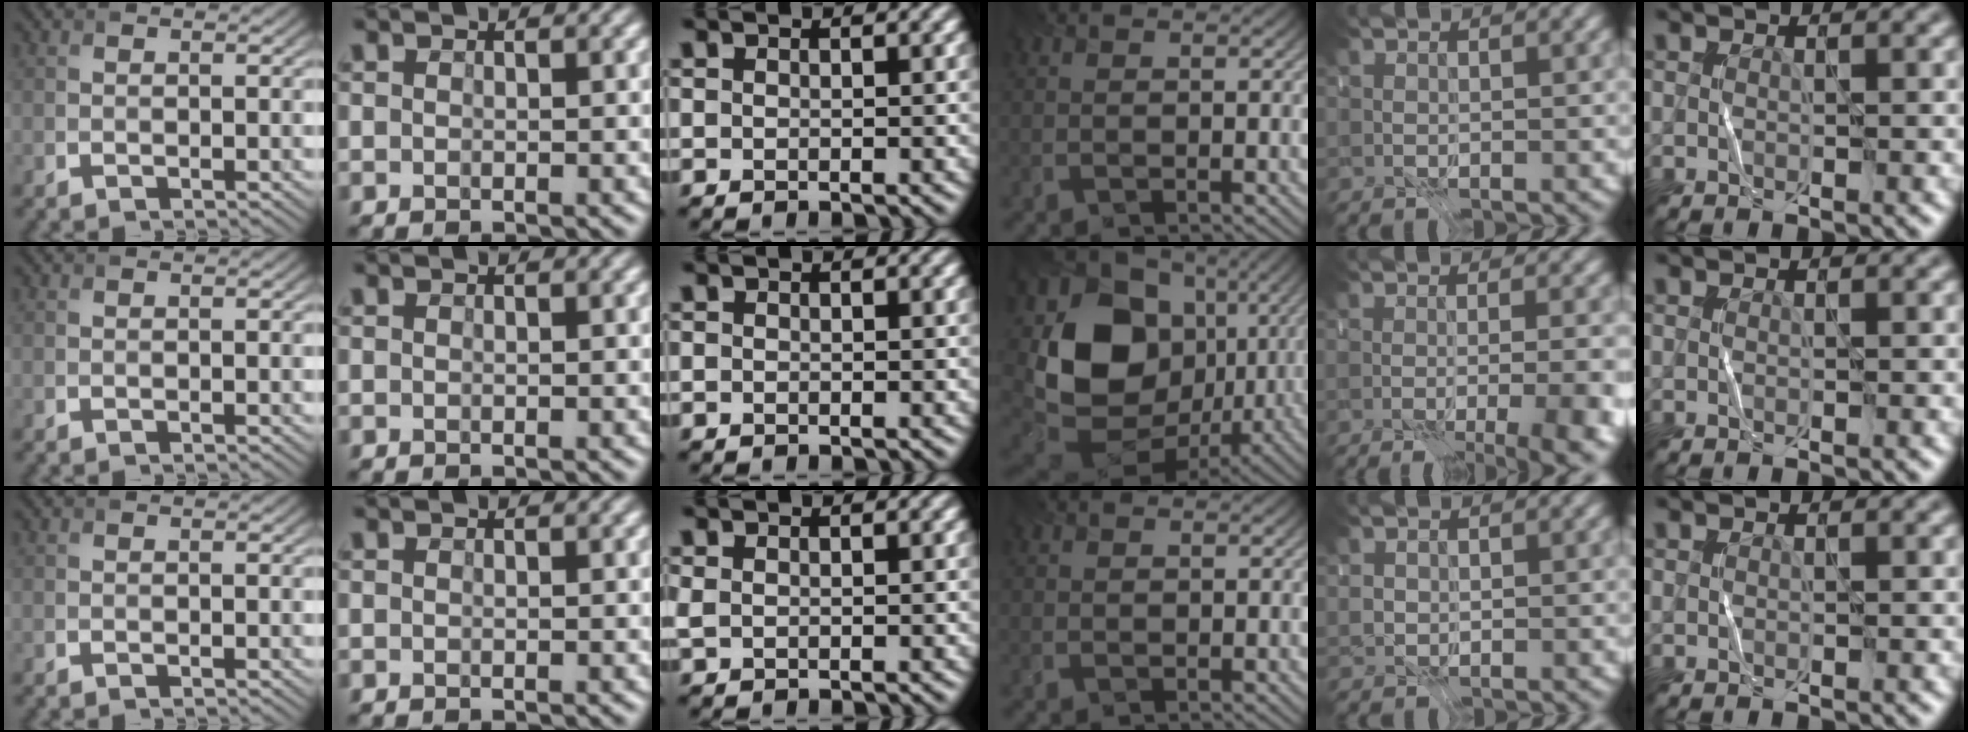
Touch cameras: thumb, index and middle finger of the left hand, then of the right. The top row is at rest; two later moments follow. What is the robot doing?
{"motion": "fold", "object": "receipt paper"}